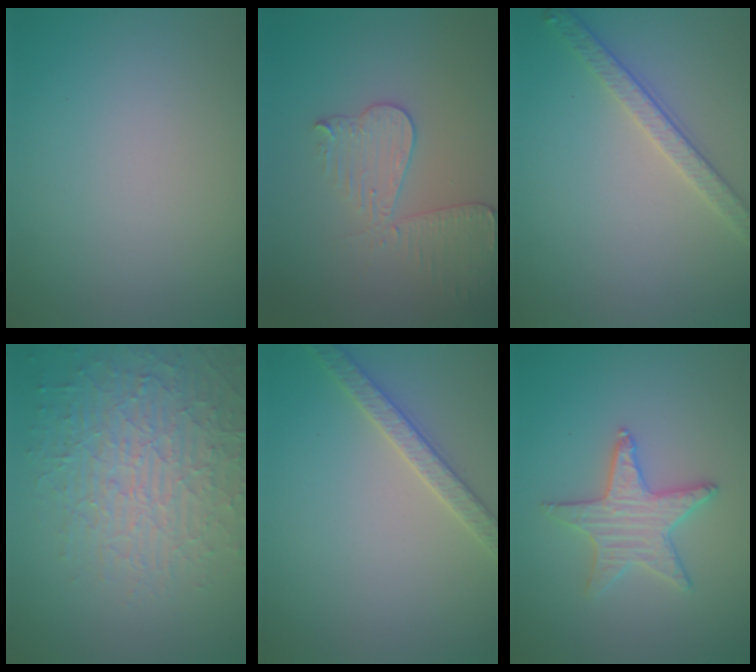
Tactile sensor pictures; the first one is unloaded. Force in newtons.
{"total": 3.4, "press": 3.3, "slide": 0.8}
{"total": 2.8, "press": 2.7, "slide": 0.8}
{"total": 6.6, "press": 5.1, "slide": 4.2}
{"total": 2.7, "press": 2.7, "slide": 0.3}
{"total": 3.1, "press": 3.1, "slide": 0.2}